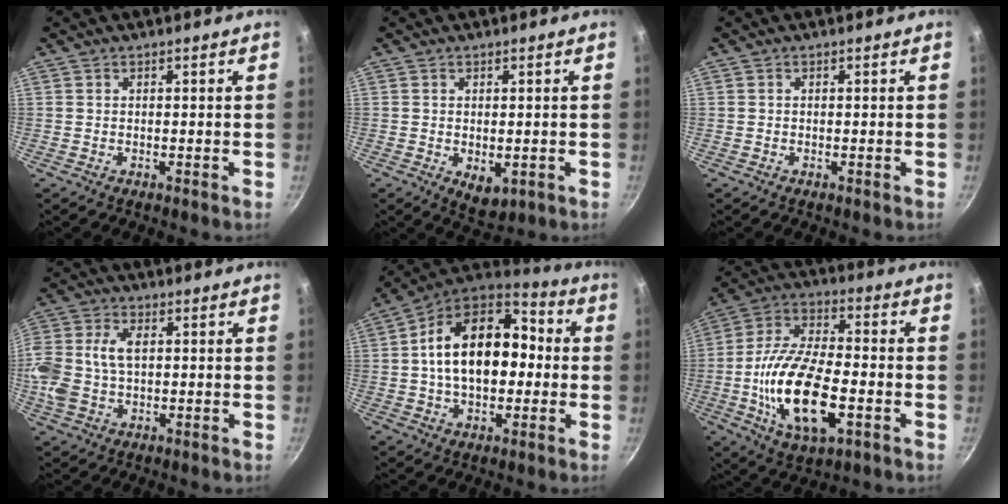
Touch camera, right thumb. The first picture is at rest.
{"total": 4.5, "force": [-0.7, 2.8, 3.5], "torque": [-0.045, -0.011, -0.003]}
{"total": 0.0}
{"total": 12.1, "force": [0.9, 8.0, 9.0], "torque": [-0.194, 0.019, 0.009]}
{"total": 20.5, "force": [0.6, 13.5, 15.5], "torque": [-0.233, 0.042, -0.005]}
{"total": 19.6, "force": [-4.7, 9.0, 16.8], "torque": [-0.312, 0.018, -0.091]}